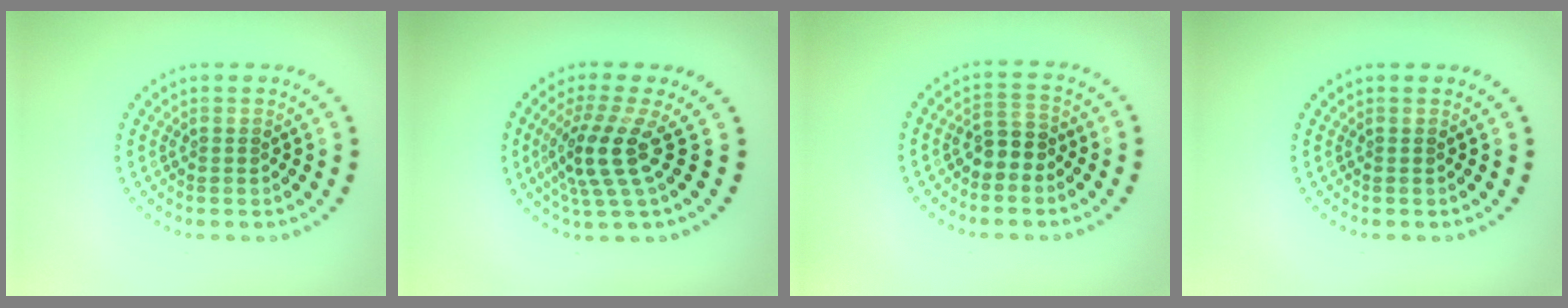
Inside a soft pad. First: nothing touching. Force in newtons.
{"total": 4.2, "press": 3.0, "slide": 3.0}
{"total": 2.4, "press": 2.2, "slide": 0.9}
{"total": 0.0}